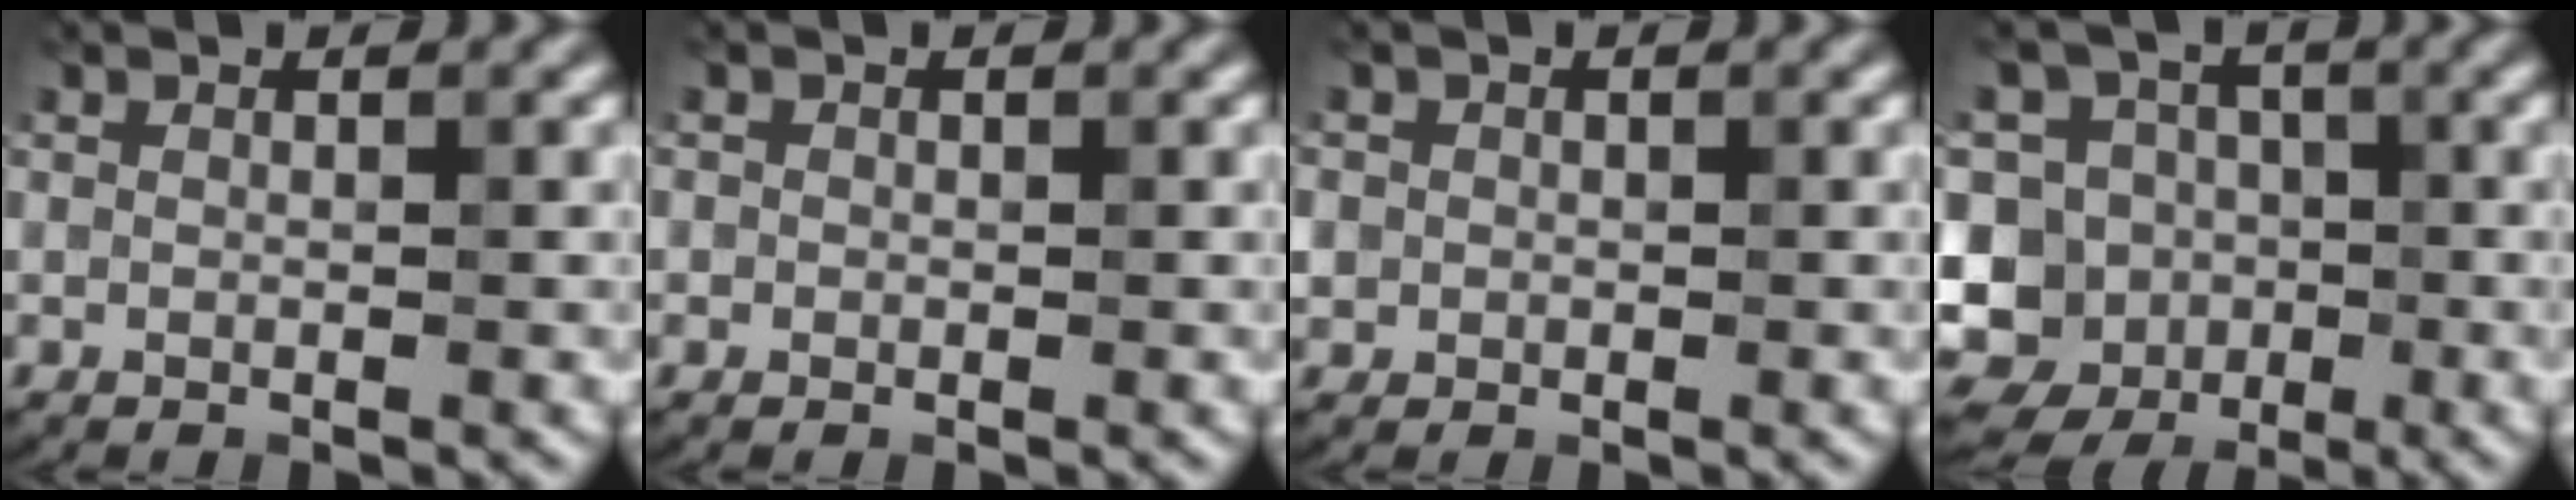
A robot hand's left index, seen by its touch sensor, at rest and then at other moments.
{"total": 0.6, "force": [0.0, 0.6, 0.0], "torque": [0.006, -0.004, -0.001]}
{"total": 1.6, "force": [0.0, 1.6, 0.2], "torque": [0.006, 0.001, 0.001]}
{"total": 13.6, "force": [-3.8, 12.3, 4.5], "torque": [-0.102, 0.022, -0.077]}